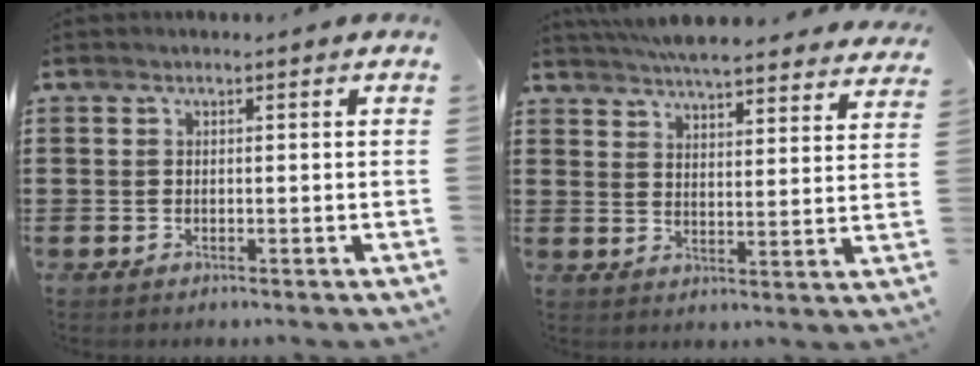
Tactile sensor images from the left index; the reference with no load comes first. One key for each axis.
{"total": 5.7, "fx": 5.5, "fy": 0.2, "fz": 1.4, "tx": -0.049, "ty": -0.029, "tz": 0.099}